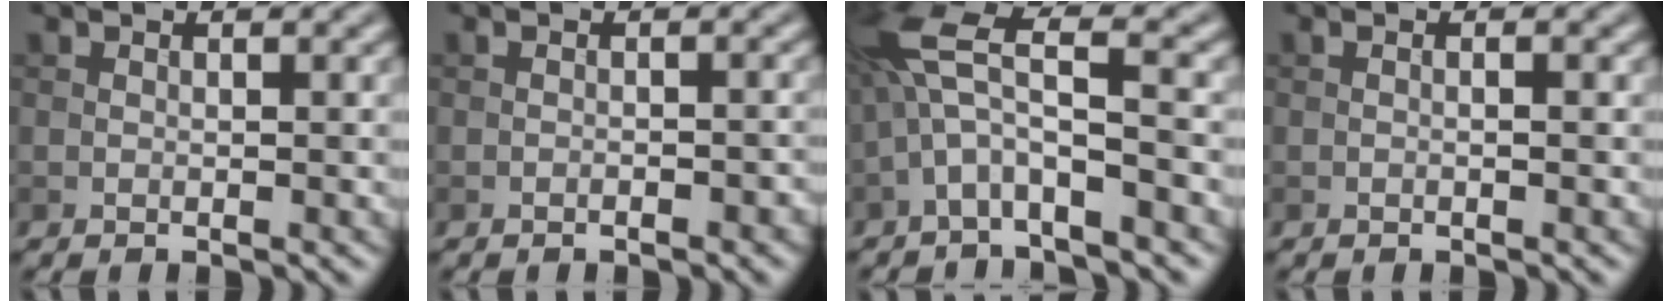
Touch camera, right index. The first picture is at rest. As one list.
[{"total": 1.5, "force": [-0.9, 0.5, 1.2], "torque": [-0.017, 0.001, -0.012]}, {"total": 6.1, "force": [-1.5, 1.6, 5.7], "torque": [-0.125, 0.019, -0.040]}, {"total": 0.6, "force": [-0.1, 0.1, 0.6], "torque": [-0.013, -0.002, -0.004]}]